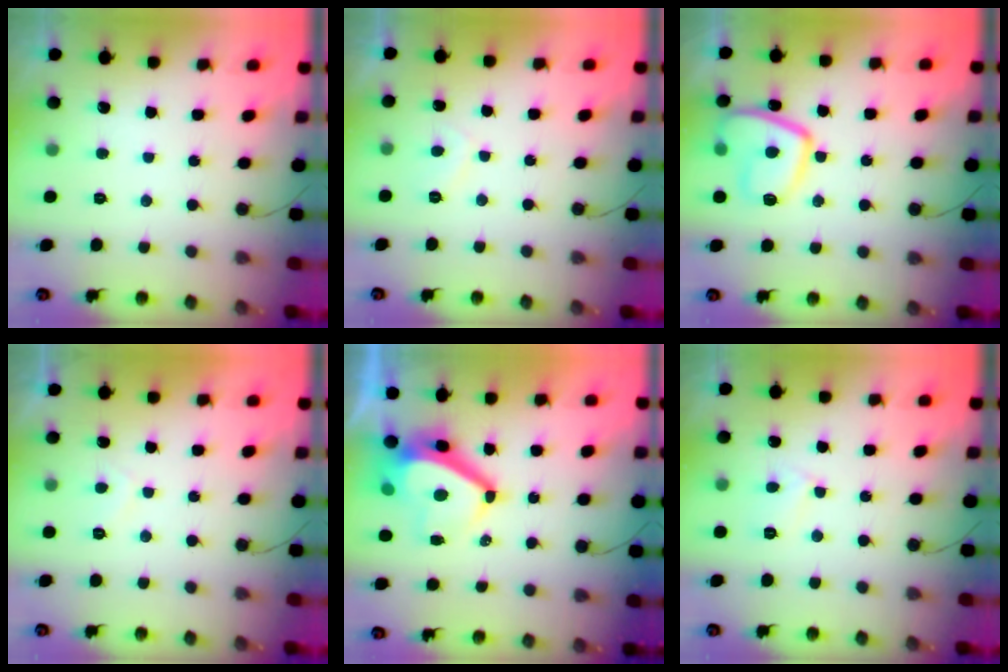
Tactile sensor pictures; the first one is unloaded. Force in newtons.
{"total": 1.3, "press": 1.2, "slide": 0.6}
{"total": 12.6, "press": 12.5, "slide": 1.4}
{"total": 1.7, "press": 1.6, "slide": 0.7}
{"total": 10.1, "press": 10.1, "slide": 0.9}
{"total": 3.9, "press": 3.9, "slide": 0.3}